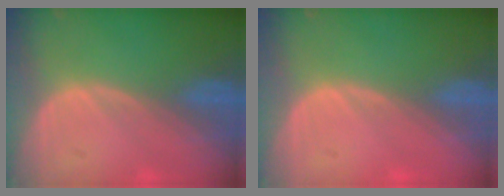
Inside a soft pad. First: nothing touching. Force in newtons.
{"total": 0.5, "press": 0.1, "slide": 0.5}